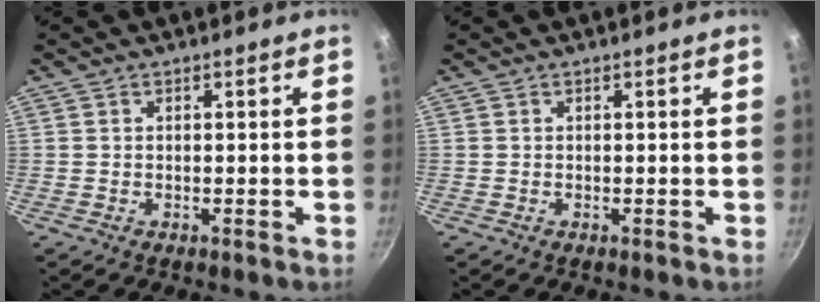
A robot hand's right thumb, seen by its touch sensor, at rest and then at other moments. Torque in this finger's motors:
{"motor_torque": [-0.10, 0.03, 0.01, 0.01, 0.00]}